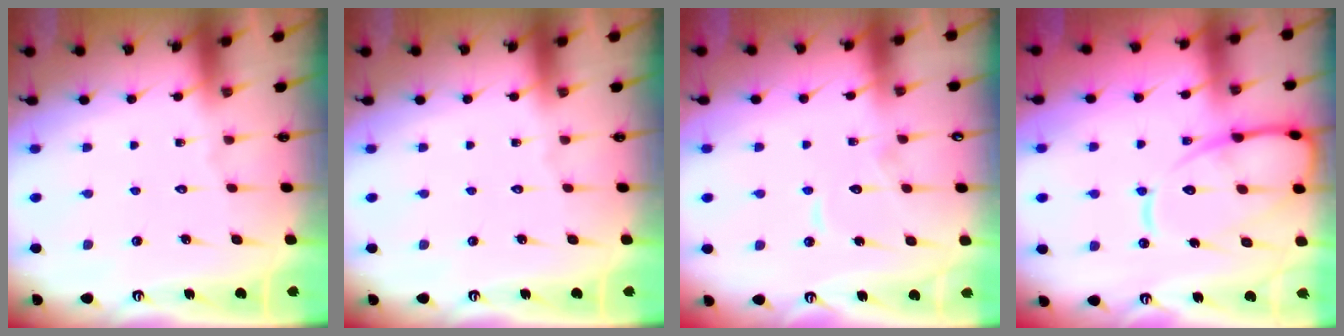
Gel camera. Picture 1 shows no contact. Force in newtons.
{"total": 0.0}
{"total": 6.5, "press": 6.4, "slide": 0.6}
{"total": 15.0, "press": 14.9, "slide": 1.5}